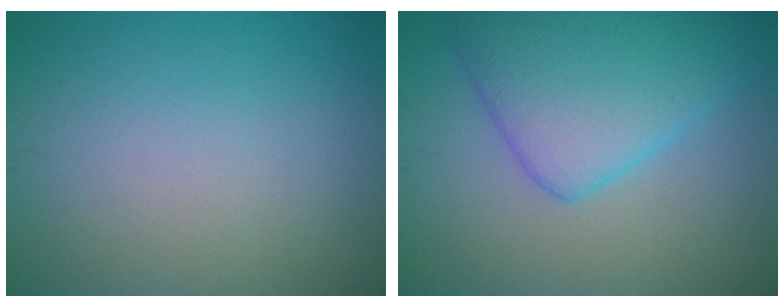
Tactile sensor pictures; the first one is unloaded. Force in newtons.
{"total": 7.2, "press": 7.2, "slide": 0.2}